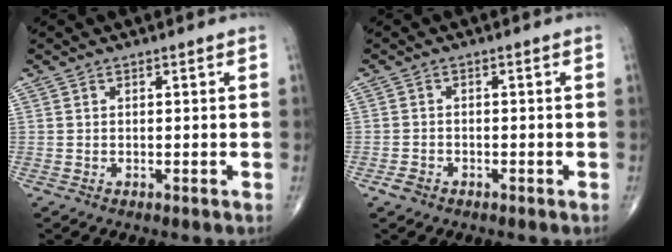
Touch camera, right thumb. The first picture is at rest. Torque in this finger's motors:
{"motor_torque": [1.27, 0.51, -0.11, -0.26, 0.02]}